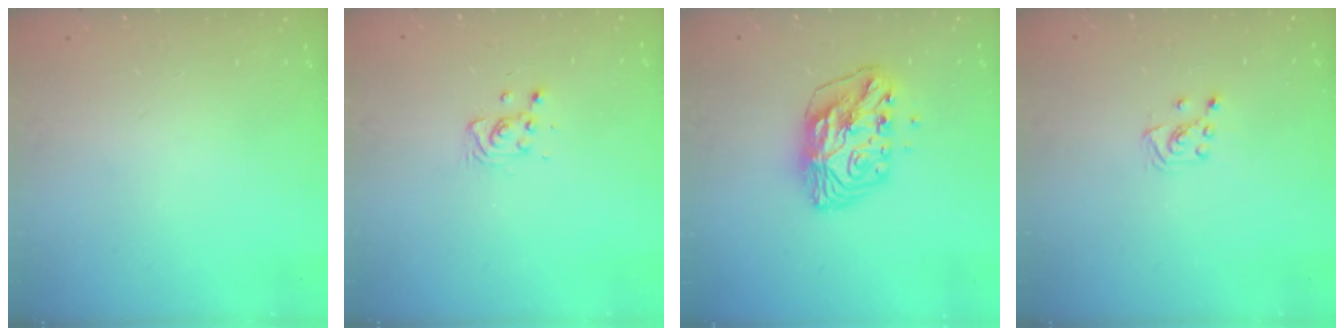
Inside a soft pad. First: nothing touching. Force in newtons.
{"total": 5.4, "press": 5.3, "slide": 1.2}
{"total": 11.3, "press": 11.2, "slide": 1.6}
{"total": 4.7, "press": 4.7, "slide": 0.5}